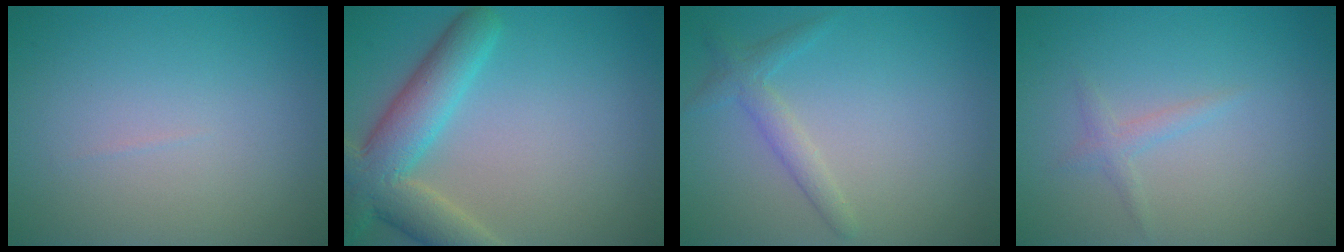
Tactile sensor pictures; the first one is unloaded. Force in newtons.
{"total": 6.9, "press": 6.9, "slide": 0.6}
{"total": 1.9, "press": 1.9, "slide": 0.1}
{"total": 1.1, "press": 1.1, "slide": 0.1}